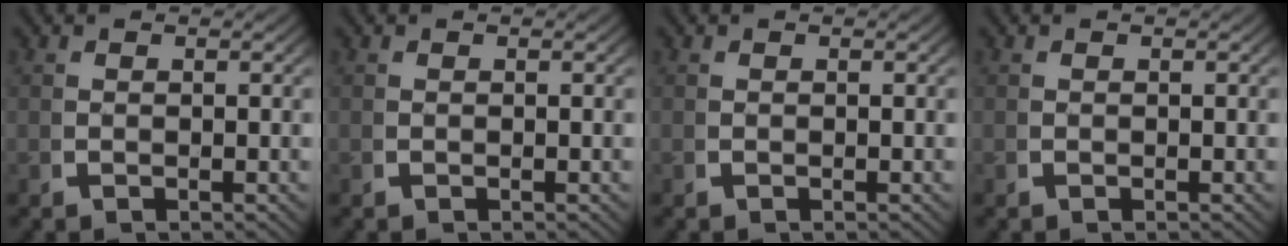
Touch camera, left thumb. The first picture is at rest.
{"total": 0.0}
{"total": 0.0}
{"total": 0.0}